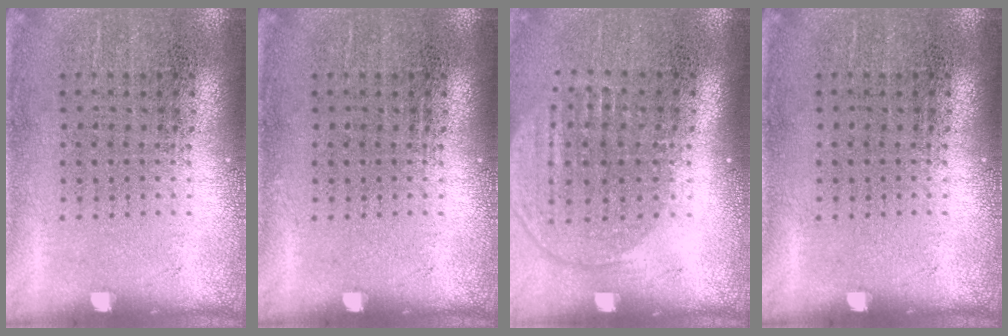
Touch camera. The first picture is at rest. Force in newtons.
{"total": 0.0}
{"total": 1.5, "press": 1.3, "slide": 0.7}
{"total": 0.0}